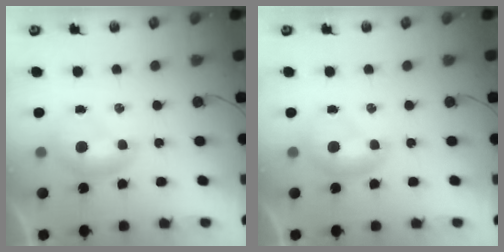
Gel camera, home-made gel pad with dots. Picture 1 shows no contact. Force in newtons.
{"total": 0.0}